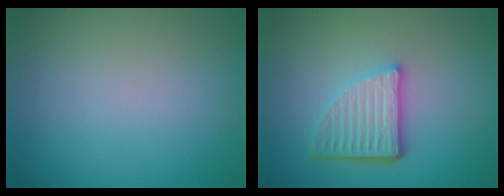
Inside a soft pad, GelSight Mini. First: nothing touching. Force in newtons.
{"total": 5.0, "press": 3.6, "slide": 3.6}